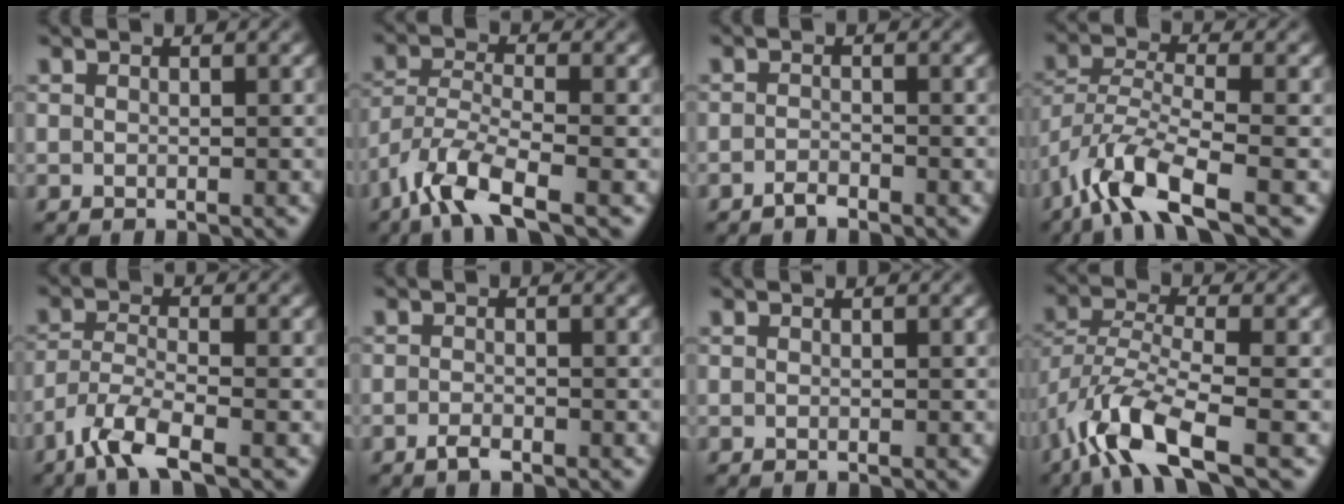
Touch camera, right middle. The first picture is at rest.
{"total": 6.2, "force": [-4.3, 1.6, 4.3], "torque": [-0.088, -0.005, -0.093]}
{"total": 1.1, "force": [-0.9, 0.2, 0.6], "torque": [-0.011, 0.003, -0.021]}
{"total": 7.0, "force": [-4.7, 1.8, 4.9], "torque": [-0.096, -0.002, -0.100]}
{"total": 4.8, "force": [-3.4, 1.0, 3.2], "torque": [-0.067, -0.007, -0.075]}
{"total": 1.2, "force": [-0.8, 0.4, 0.8], "torque": [-0.019, 0.001, -0.017]}
{"total": 0.0}
{"total": 8.0, "force": [-4.9, 2.2, 5.9], "torque": [-0.117, -0.001, -0.105]}